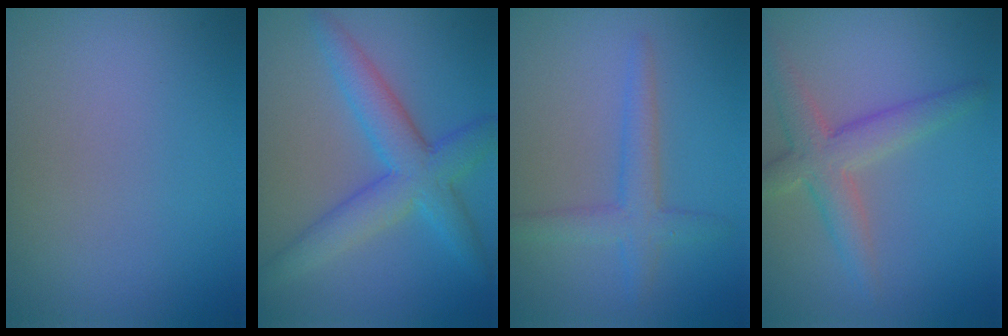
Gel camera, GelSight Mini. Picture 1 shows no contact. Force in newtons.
{"total": 5.6, "press": 5.6, "slide": 0.1}
{"total": 2.8, "press": 2.8, "slide": 0.1}
{"total": 3.8, "press": 3.8, "slide": 0.2}